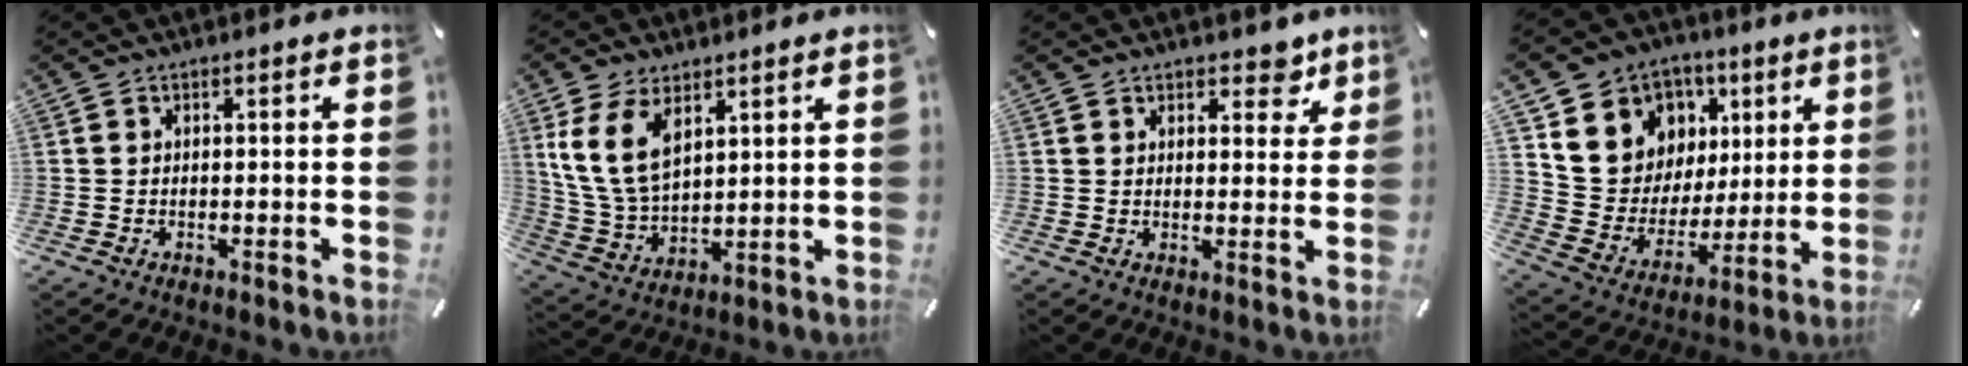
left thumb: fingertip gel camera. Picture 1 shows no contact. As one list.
[{"total": 11.0, "force": [5.6, 6.7, 6.8], "torque": [-0.182, -0.017, 0.102]}, {"total": 5.4, "force": [3.9, 3.1, 2.0], "torque": [-0.004, -0.021, 0.061]}, {"total": 13.8, "force": [5.7, 12.2, 3.1], "torque": [-0.058, -0.041, 0.120]}]